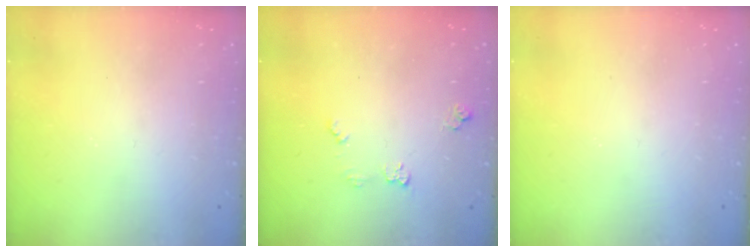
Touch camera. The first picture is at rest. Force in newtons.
{"total": 5.9, "press": 5.8, "slide": 0.6}
{"total": 0.0}